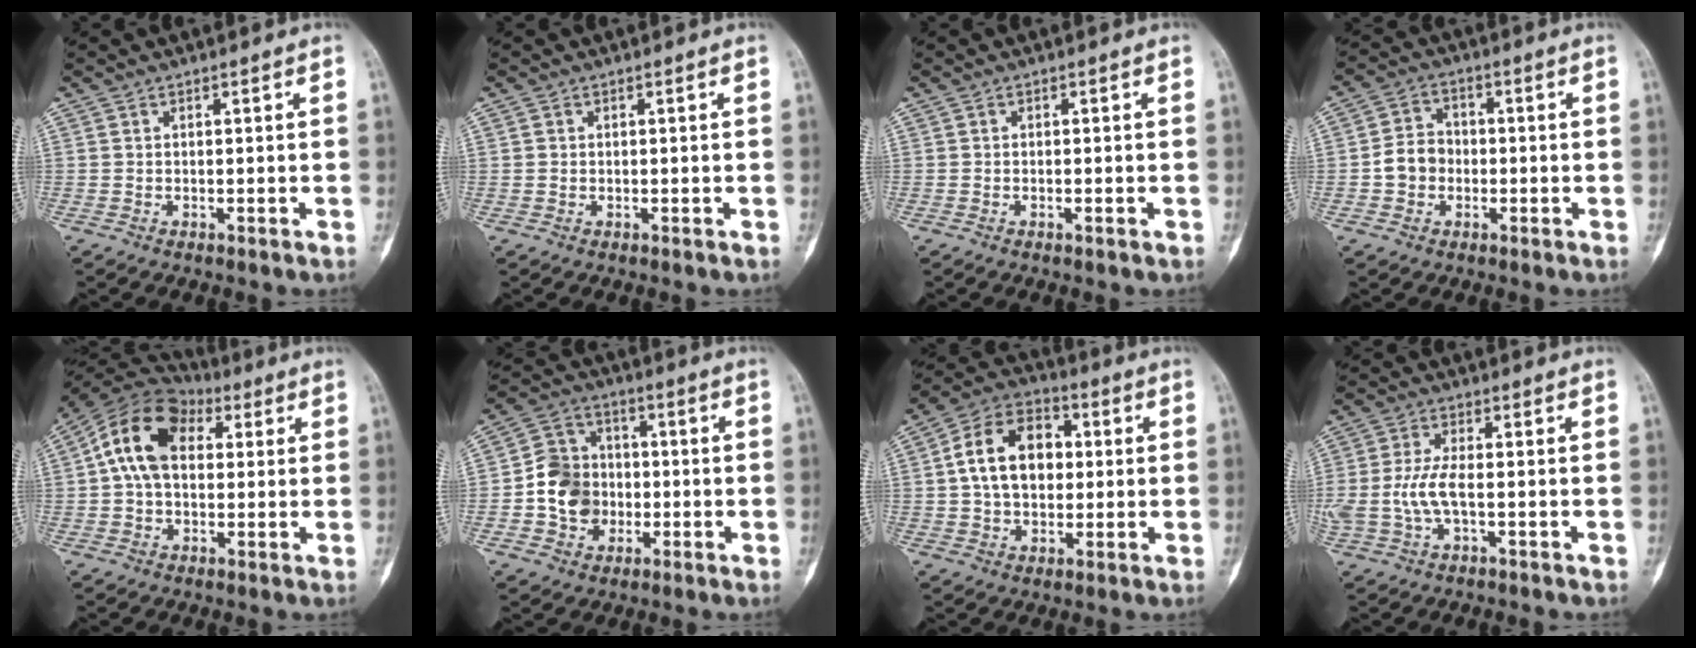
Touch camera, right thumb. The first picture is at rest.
{"total": 0.5, "force": [0.1, 0.5, 0.1], "torque": [0.000, 0.000, 0.002]}
{"total": 0.9, "force": [-0.4, 0.3, 0.8], "torque": [-0.014, 0.003, -0.005]}
{"total": 5.9, "force": [-1.1, 5.0, 2.9], "torque": [-0.036, 0.021, -0.029]}
{"total": 14.3, "force": [3.1, 9.7, 10.1], "torque": [-0.168, 0.031, 0.044]}
{"total": 10.9, "force": [-1.8, 9.4, 5.3], "torque": [-0.064, 0.025, -0.036]}
{"total": 14.4, "force": [1.6, 10.1, 10.2], "torque": [-0.149, 0.020, 0.019]}
{"total": 6.5, "force": [-1.0, 2.7, 5.8], "torque": [-0.149, 0.011, -0.018]}